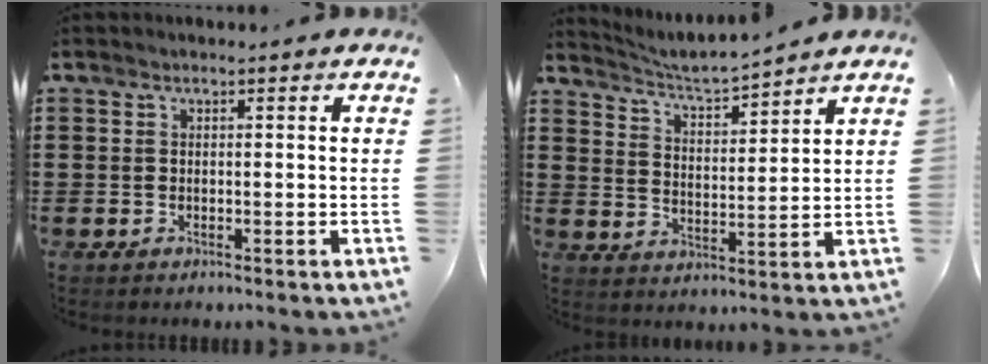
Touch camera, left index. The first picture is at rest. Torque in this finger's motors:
{"motor_torque": [0.39, 0.08, 0.12, 0.04]}